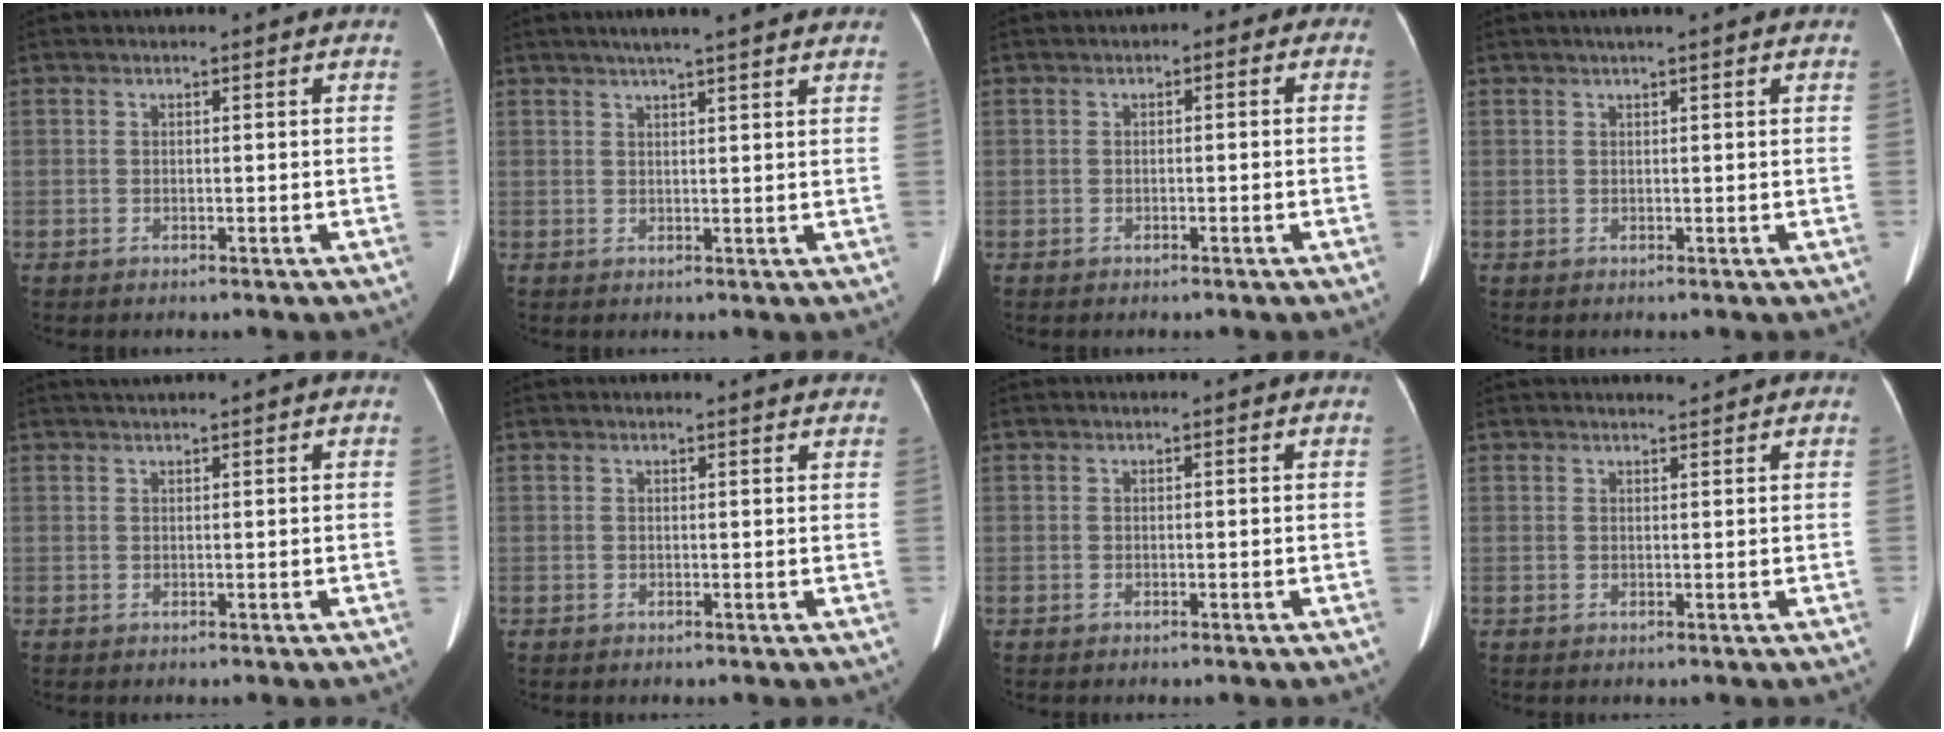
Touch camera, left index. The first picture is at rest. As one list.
[{"total": 9.9, "force": [8.1, 0.6, 5.7], "torque": [-0.080, 0.027, 0.093]}, {"total": 1.9, "force": [-0.6, 1.3, 1.3], "torque": [-0.008, 0.018, -0.017]}, {"total": 3.0, "force": [2.2, 0.0, 2.1], "torque": [-0.027, 0.027, 0.029]}, {"total": 1.3, "force": [1.1, -0.3, 0.6], "torque": [-0.011, 0.013, 0.027]}, {"total": 3.6, "force": [3.5, 0.5, 0.6], "torque": [-0.011, 0.003, 0.023]}, {"total": 0.0}, {"total": 1.2, "force": [1.2, -0.2, 0.0], "torque": [-0.004, -0.002, 0.023]}]